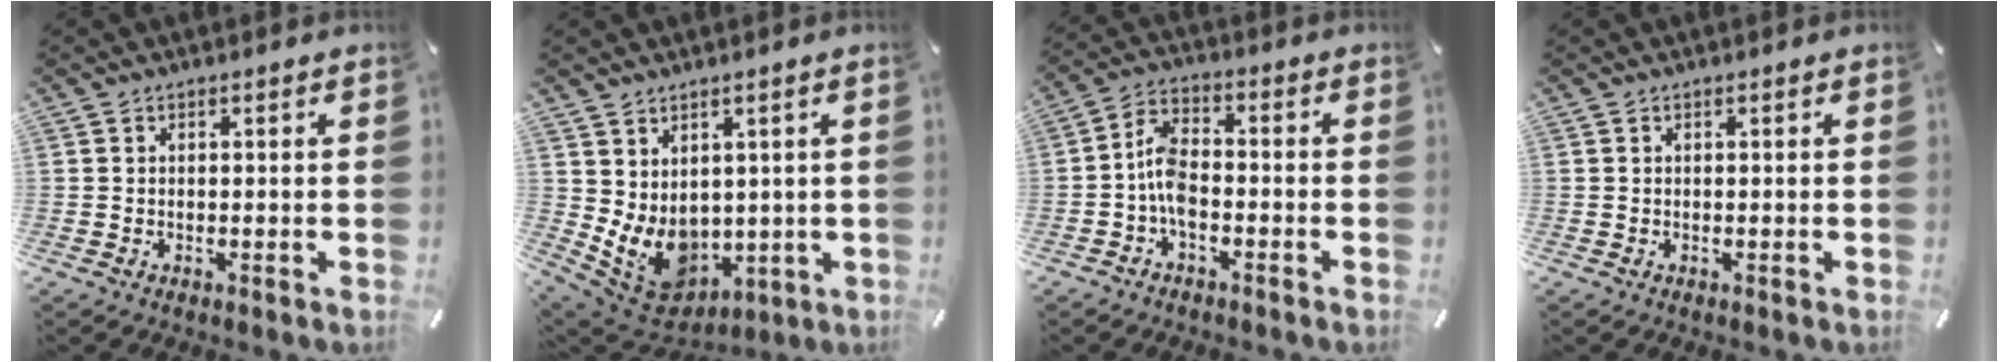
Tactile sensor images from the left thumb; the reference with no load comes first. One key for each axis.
{"total": 9.3, "fx": 0.9, "fy": 8.0, "fz": 4.6, "tx": -0.111, "ty": -0.027, "tz": 0.028}
{"total": 6.7, "fx": -2.6, "fy": 3.7, "fz": 5.0, "tx": -0.109, "ty": 0.014, "tz": -0.050}
{"total": 0.0}